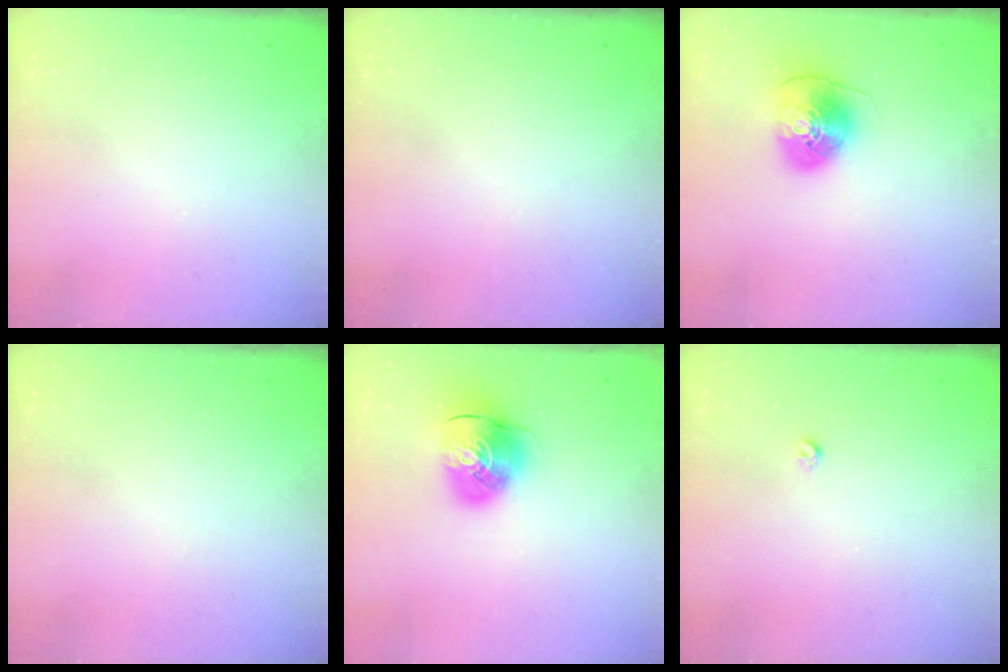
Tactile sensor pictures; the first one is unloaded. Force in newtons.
{"total": 0.0}
{"total": 8.6, "press": 8.5, "slide": 1.1}
{"total": 0.0}
{"total": 9.7, "press": 9.6, "slide": 1.4}
{"total": 2.8, "press": 2.8, "slide": 0.5}